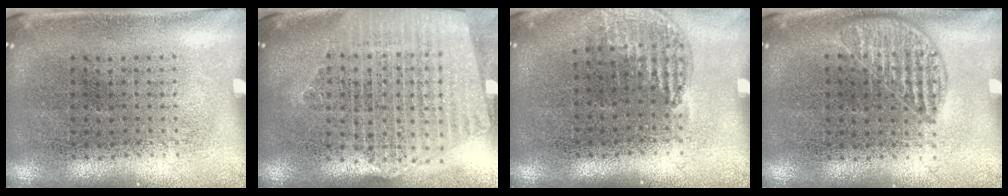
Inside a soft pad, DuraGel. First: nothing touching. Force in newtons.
{"total": 2.5, "press": 2.2, "slide": 1.2}
{"total": 1.0, "press": 0.9, "slide": 0.5}
{"total": 1.0, "press": 0.9, "slide": 0.4}